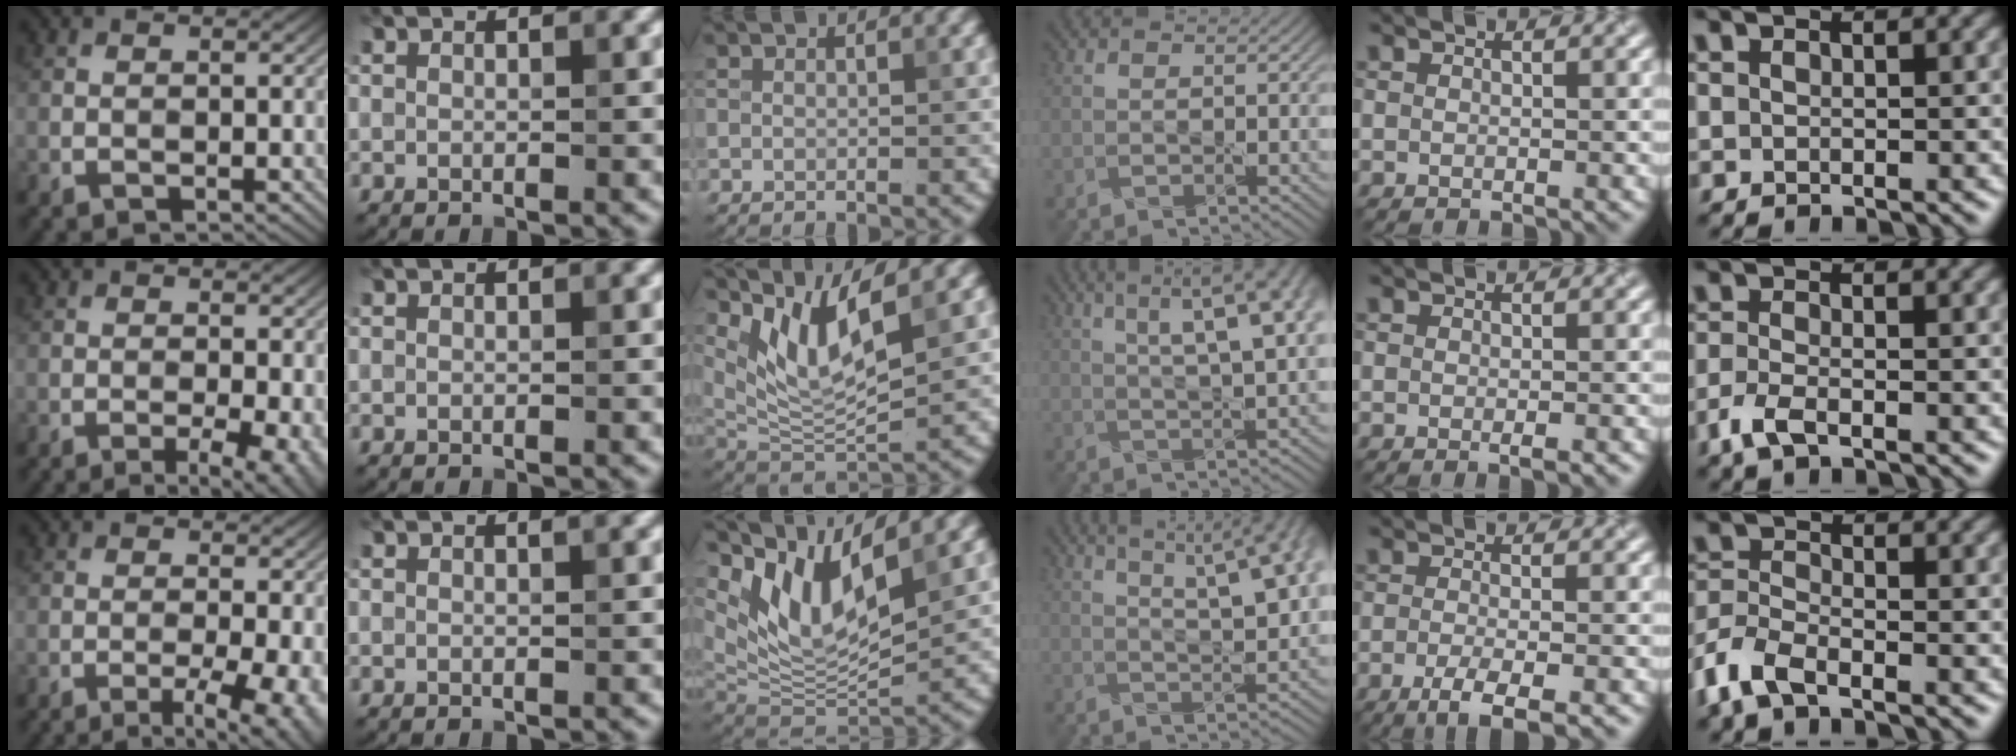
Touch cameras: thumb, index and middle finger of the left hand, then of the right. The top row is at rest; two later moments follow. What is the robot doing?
{"motion": "pour", "object": "sugar"}